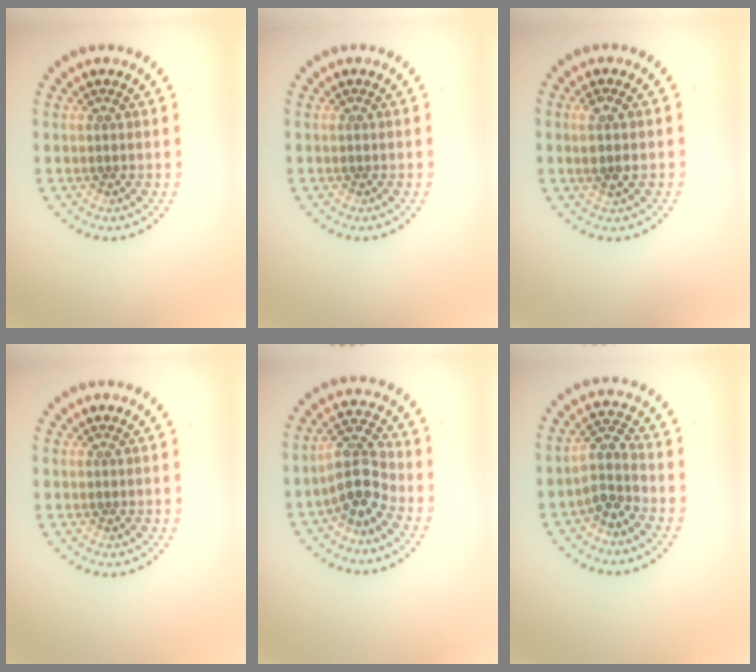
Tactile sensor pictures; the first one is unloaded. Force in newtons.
{"total": 0.0}
{"total": 2.0, "press": 1.8, "slide": 0.8}
{"total": 0.0}
{"total": 3.7, "press": 3.2, "slide": 1.8}
{"total": 2.4, "press": 1.8, "slide": 1.5}